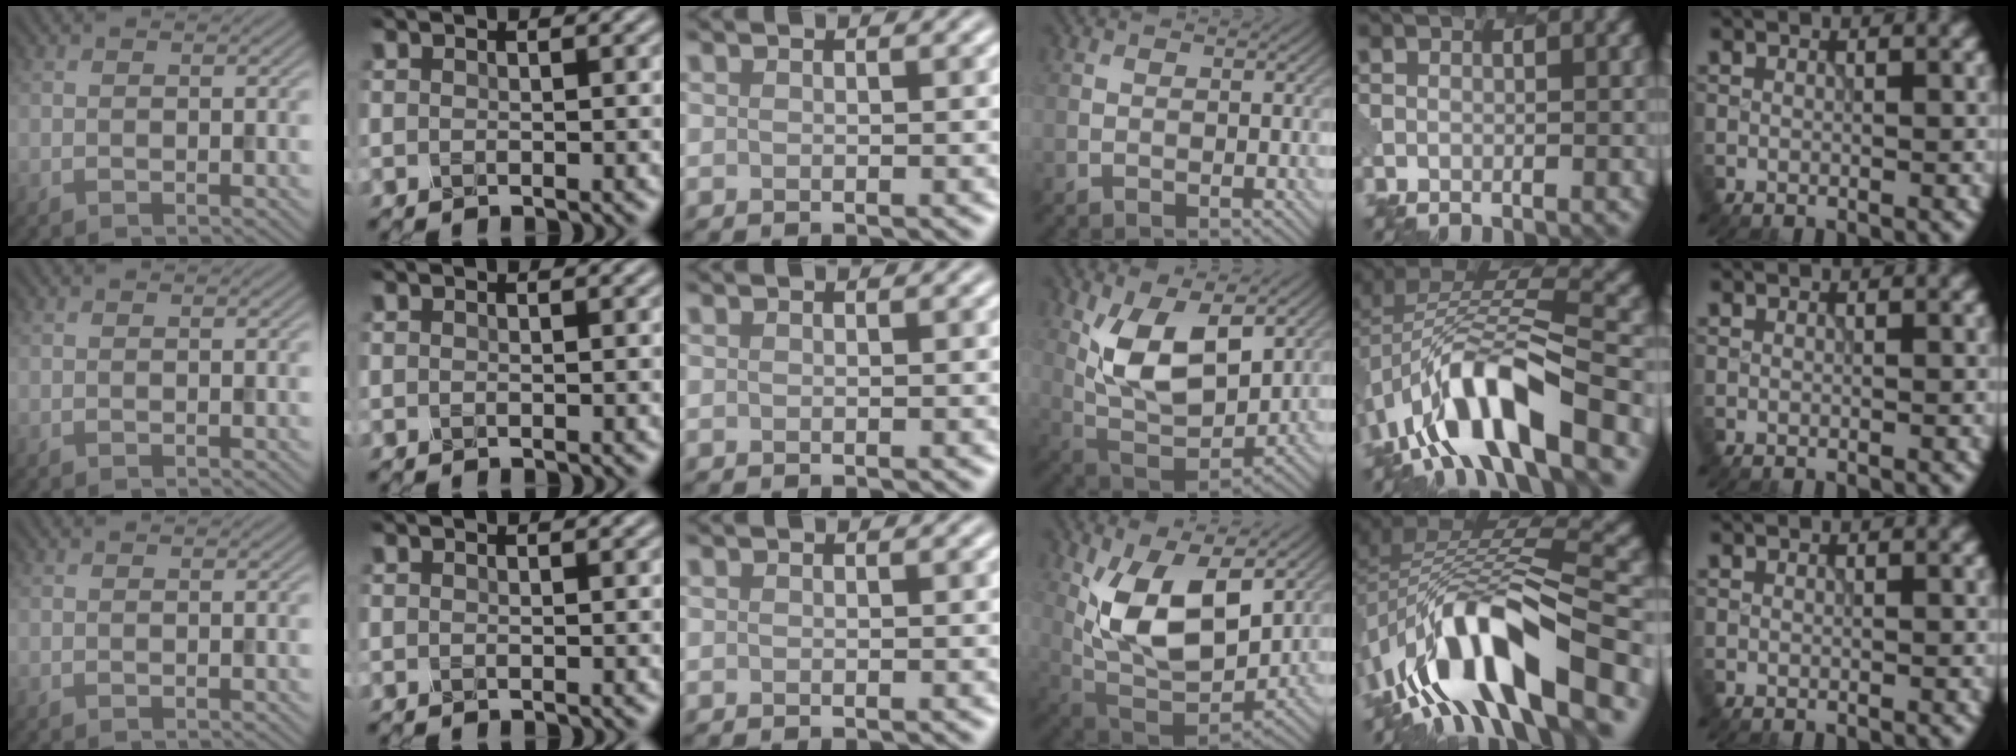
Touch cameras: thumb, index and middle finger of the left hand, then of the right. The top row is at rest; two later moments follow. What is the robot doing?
{"motion": "insert", "object": "pen bag"}